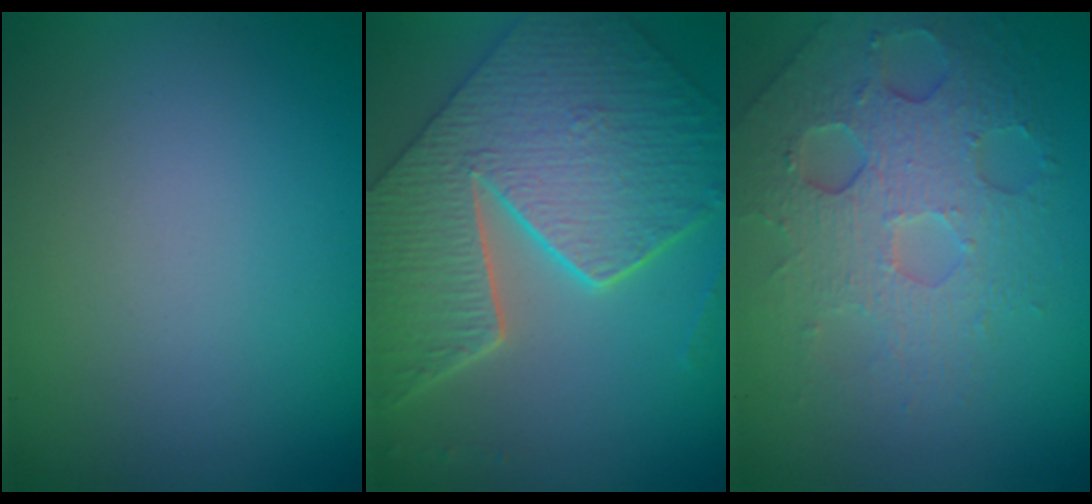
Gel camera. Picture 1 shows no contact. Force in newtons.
{"total": 9.4, "press": 6.7, "slide": 6.6}
{"total": 5.4, "press": 4.2, "slide": 3.4}